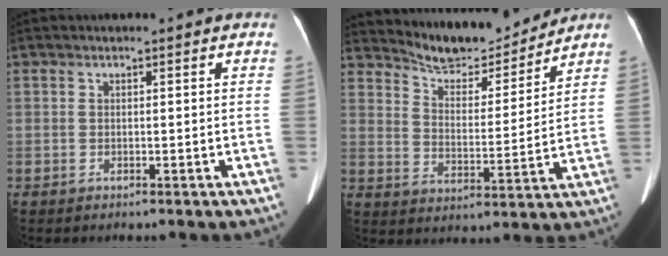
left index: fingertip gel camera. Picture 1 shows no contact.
{"total": 11.2, "force": [10.9, 1.6, 2.1], "torque": [-0.039, -0.003, 0.179]}